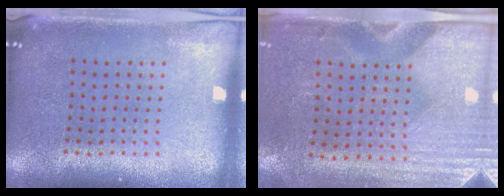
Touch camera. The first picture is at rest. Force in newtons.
{"total": 3.0, "press": 2.6, "slide": 1.5}